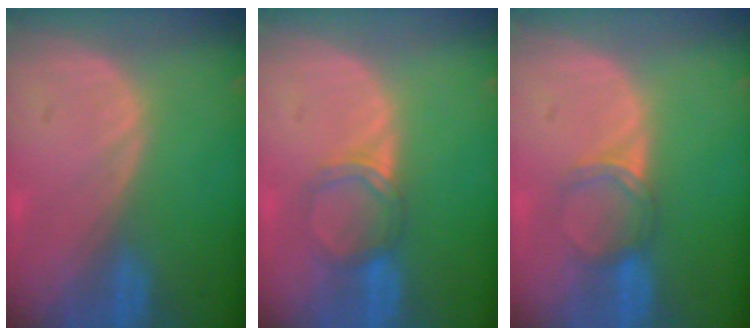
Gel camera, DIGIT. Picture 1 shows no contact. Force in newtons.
{"total": 3.7, "press": 3.4, "slide": 1.6}
{"total": 3.4, "press": 3.0, "slide": 1.6}